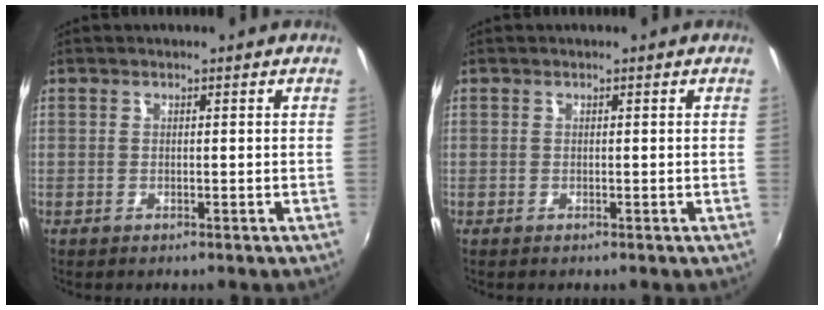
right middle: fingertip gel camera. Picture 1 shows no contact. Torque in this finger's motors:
{"motor_torque": [-0.09, -0.03, -0.01, -0.03]}